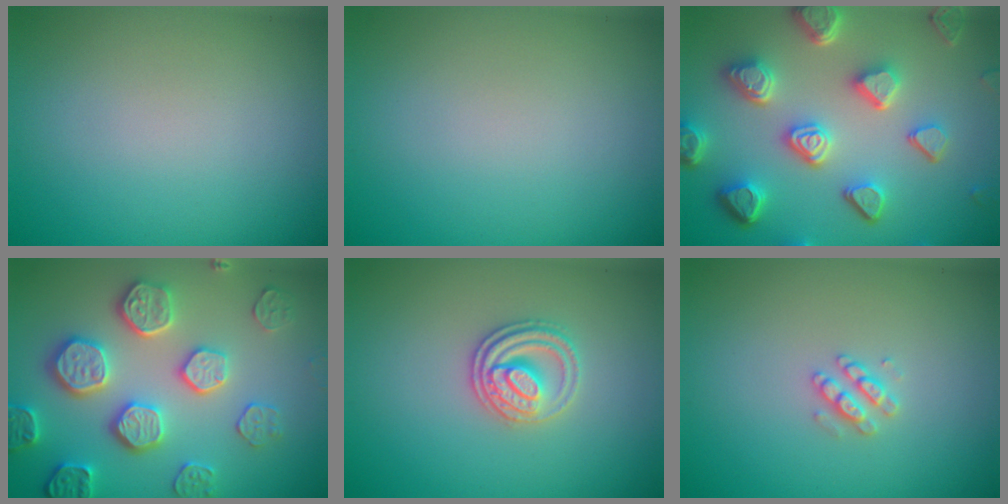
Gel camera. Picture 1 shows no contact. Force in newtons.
{"total": 0.0}
{"total": 6.9, "press": 5.4, "slide": 4.3}
{"total": 5.0, "press": 4.9, "slide": 1.2}
{"total": 2.7, "press": 2.5, "slide": 0.9}
{"total": 1.6, "press": 1.6, "slide": 0.3}